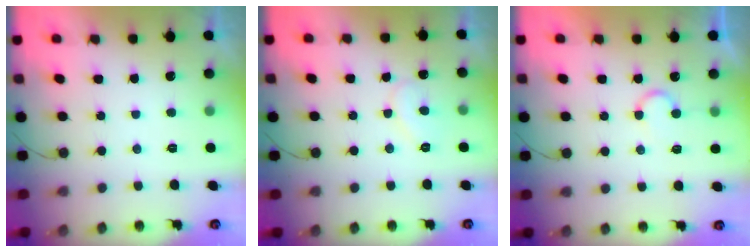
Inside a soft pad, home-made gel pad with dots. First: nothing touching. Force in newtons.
{"total": 7.4, "press": 7.3, "slide": 0.6}
{"total": 5.8, "press": 5.7, "slide": 0.6}